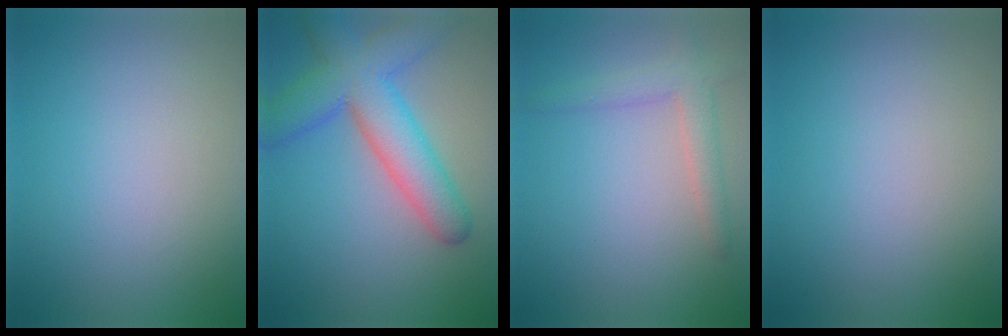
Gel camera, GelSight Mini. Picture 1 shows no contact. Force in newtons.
{"total": 8.1, "press": 8.1, "slide": 0.3}
{"total": 2.7, "press": 2.7, "slide": 0.2}
{"total": 0.0}